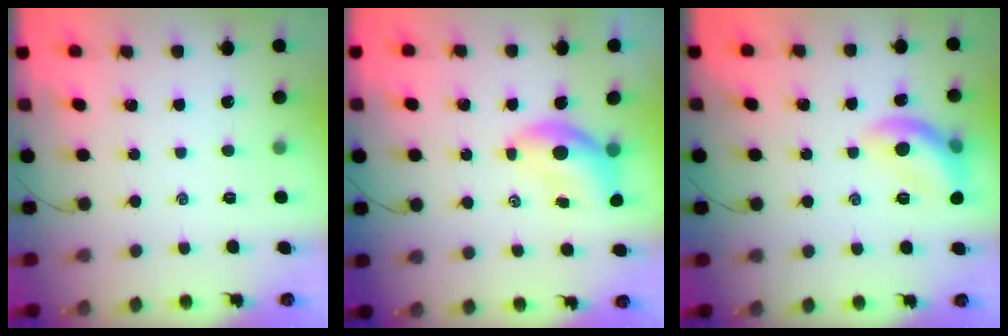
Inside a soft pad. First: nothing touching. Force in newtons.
{"total": 7.0, "press": 6.8, "slide": 1.4}
{"total": 11.8, "press": 11.8, "slide": 0.5}